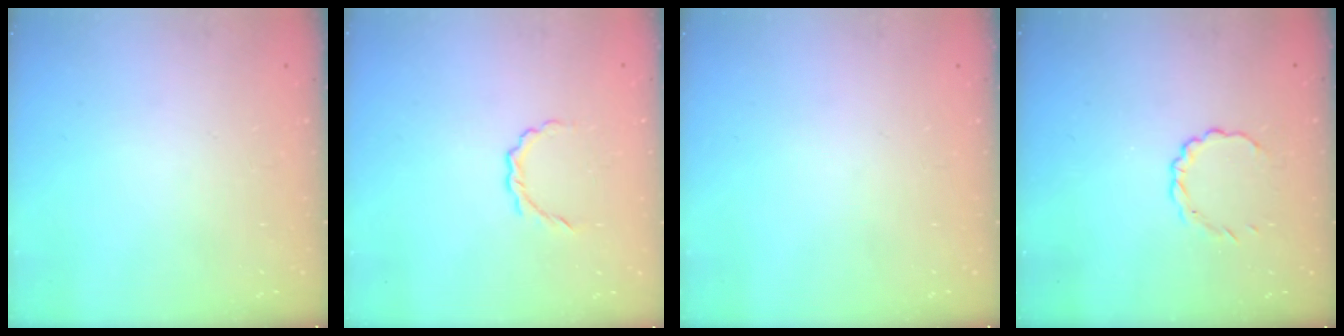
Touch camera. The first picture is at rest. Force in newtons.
{"total": 3.6, "press": 3.4, "slide": 1.2}
{"total": 0.0}
{"total": 2.8, "press": 2.6, "slide": 1.1}